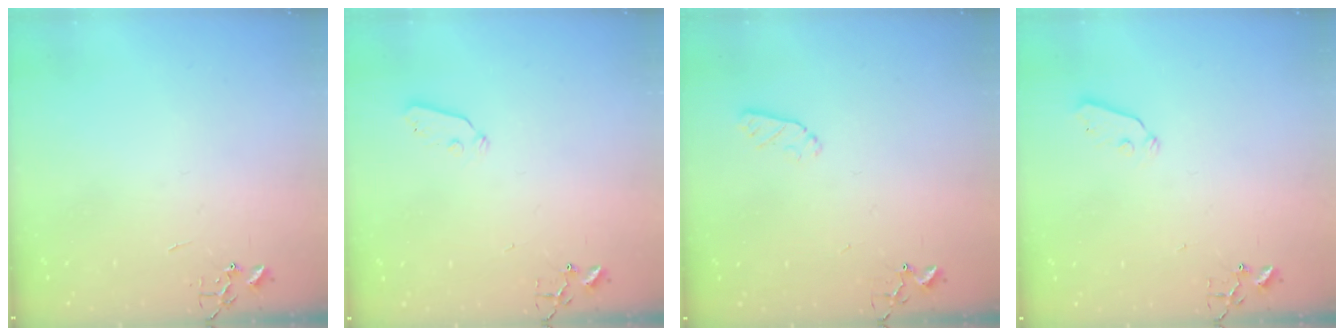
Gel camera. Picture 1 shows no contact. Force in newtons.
{"total": 3.2, "press": 3.2, "slide": 0.5}
{"total": 5.0, "press": 4.9, "slide": 0.9}
{"total": 4.3, "press": 4.3, "slide": 0.7}